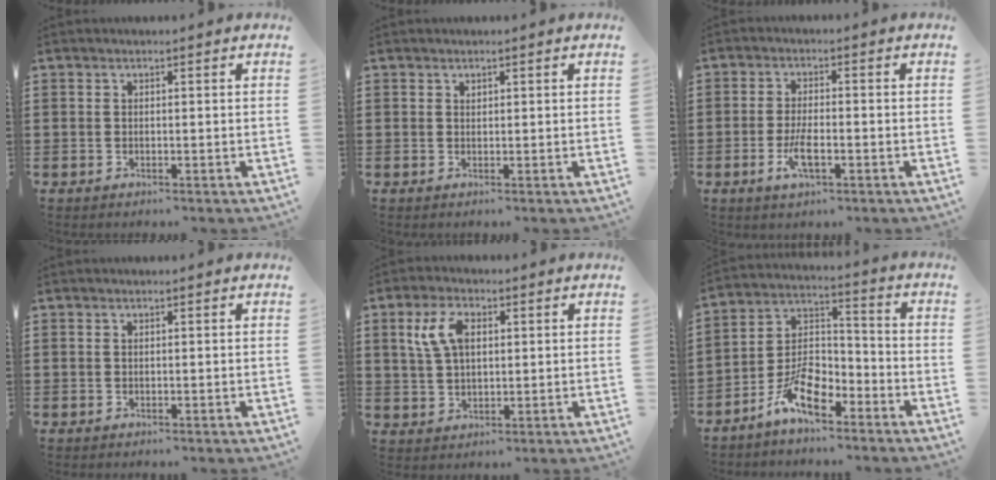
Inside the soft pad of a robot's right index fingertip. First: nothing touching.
{"total": 0.5, "force": [0.5, 0.1, 0.1], "torque": [-0.001, 0.001, 0.011]}
{"total": 4.5, "force": [-1.7, 1.4, 3.9], "torque": [-0.085, -0.003, -0.035]}
{"total": 0.0}
{"total": 6.4, "force": [1.9, 3.5, 5.0], "torque": [-0.117, 0.012, 0.029]}
{"total": 9.6, "force": [-6.4, 4.3, 5.8], "torque": [-0.123, 0.014, -0.121]}